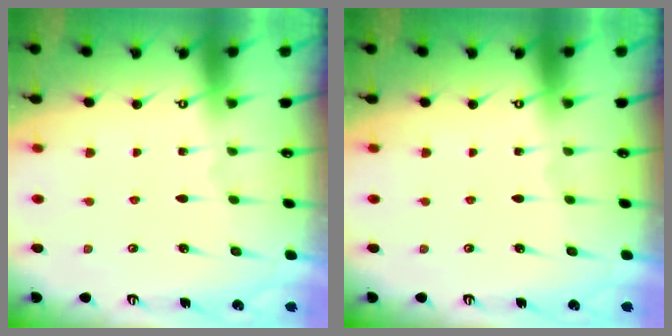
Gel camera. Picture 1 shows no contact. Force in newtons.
{"total": 0.0}